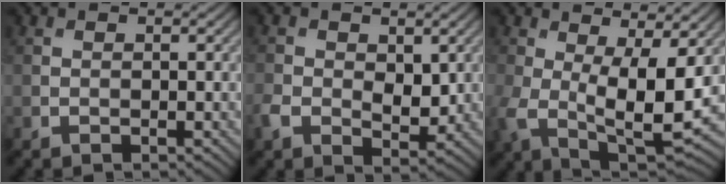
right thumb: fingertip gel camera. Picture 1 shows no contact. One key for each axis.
{"total": 5.4, "fx": 0.1, "fy": 3.6, "fz": 4.0, "tx": -0.088, "ty": -0.007, "tz": -0.001}
{"total": 11.1, "fx": 0.2, "fy": 5.4, "fz": 9.7, "tx": -0.204, "ty": -0.027, "tz": 0.008}